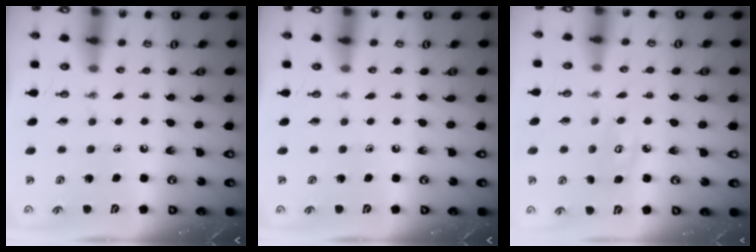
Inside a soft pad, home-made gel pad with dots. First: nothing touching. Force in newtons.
{"total": 0.0}
{"total": 6.3, "press": 6.2, "slide": 0.5}